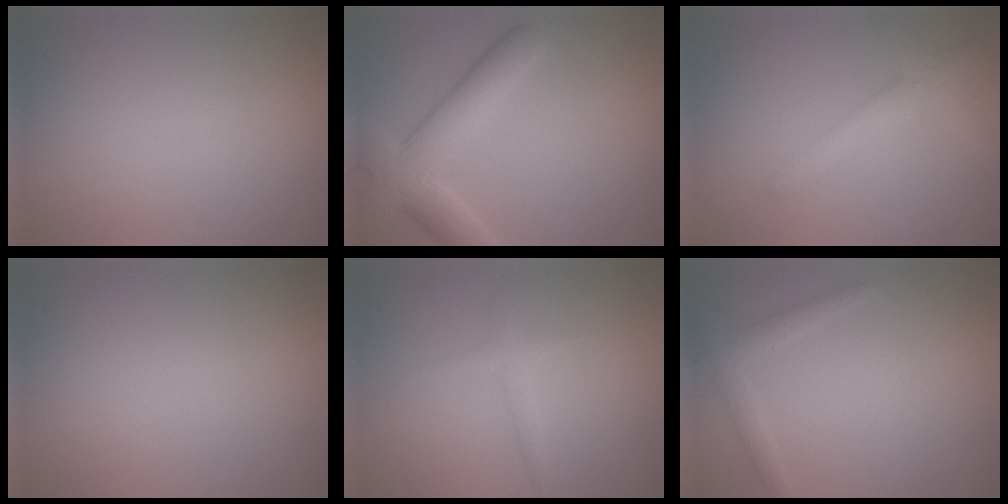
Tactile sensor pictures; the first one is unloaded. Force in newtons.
{"total": 6.3, "press": 6.3, "slide": 0.5}
{"total": 2.8, "press": 2.8, "slide": 0.1}
{"total": 0.0}
{"total": 1.3, "press": 1.3, "slide": 0.1}
{"total": 1.8, "press": 1.7, "slide": 0.1}